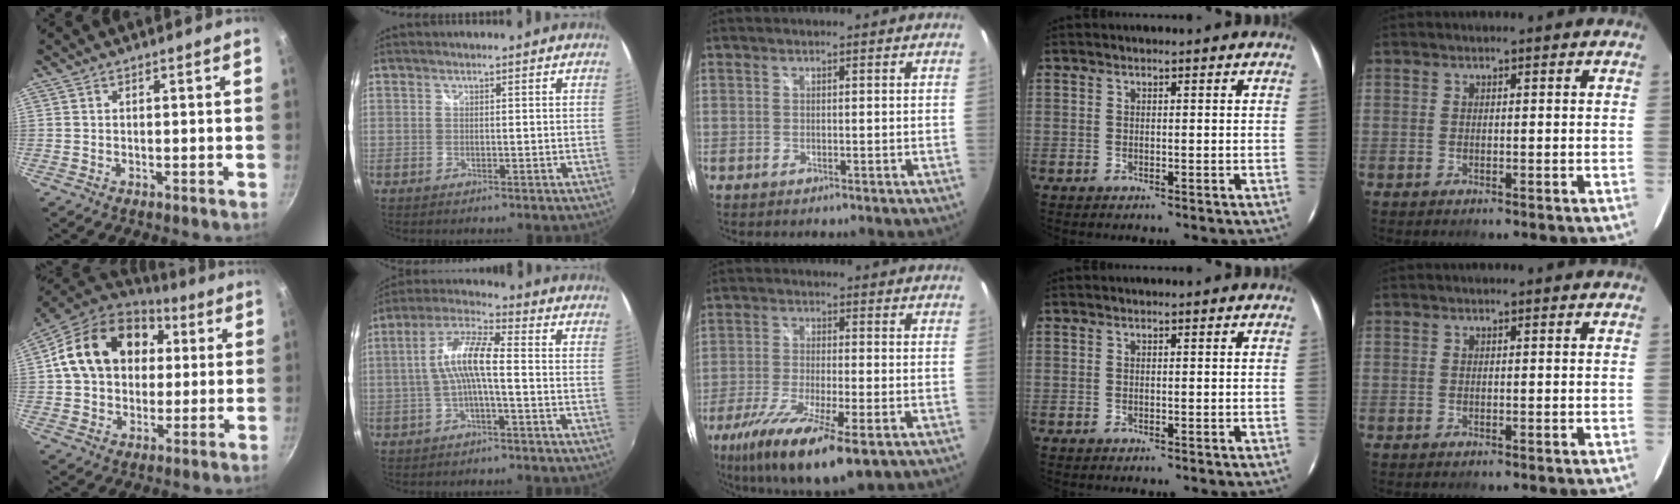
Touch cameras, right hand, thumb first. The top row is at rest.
{"thumb": {"total": 20.7, "force": [4.6, 15.8, 12.7], "torque": [-0.202, 0.025, 0.068]}, "index": {"total": 8.5, "force": [-1.1, 1.6, 8.3], "torque": [-0.177, 0.017, -0.021]}, "middle": {"total": 15.6, "force": [-8.5, 3.5, 12.6], "torque": [-0.248, -0.050, -0.149]}}